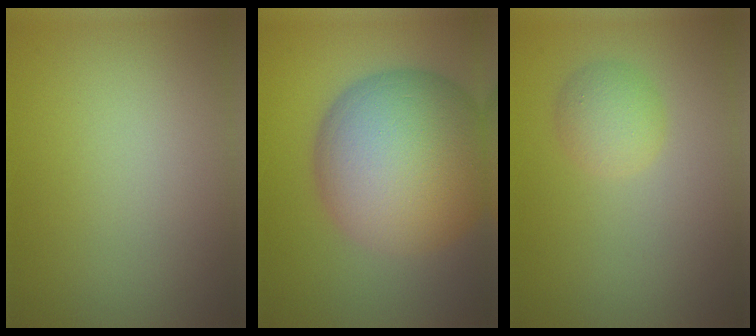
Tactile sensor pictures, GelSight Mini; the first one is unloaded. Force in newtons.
{"total": 15.5, "press": 15.5, "slide": 0.3}
{"total": 2.2, "press": 2.2, "slide": 0.1}